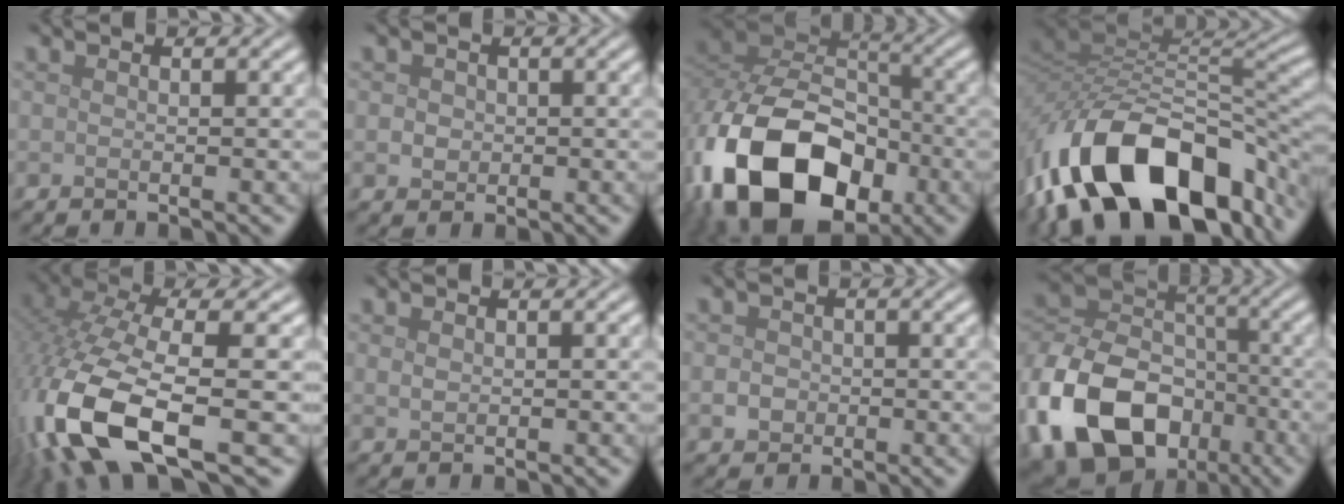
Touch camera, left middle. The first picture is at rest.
{"total": 1.4, "force": [0.1, 1.3, 0.5], "torque": [-0.004, -0.005, 0.004]}
{"total": 15.8, "force": [-7.2, 9.9, 9.9], "torque": [-0.197, -0.022, -0.135]}
{"total": 16.8, "force": [-8.6, 9.1, 11.1], "torque": [-0.213, -0.005, -0.138]}
{"total": 12.9, "force": [-5.0, 5.2, 10.7], "torque": [-0.247, -0.023, -0.090]}
{"total": 0.7, "force": [0.3, 0.5, 0.4], "torque": [-0.012, -0.002, 0.009]}
{"total": 1.6, "force": [-0.3, 1.5, 0.5], "torque": [-0.003, -0.003, -0.007]}
{"total": 15.3, "force": [-6.6, 11.0, 8.4], "torque": [-0.200, -0.023, -0.127]}